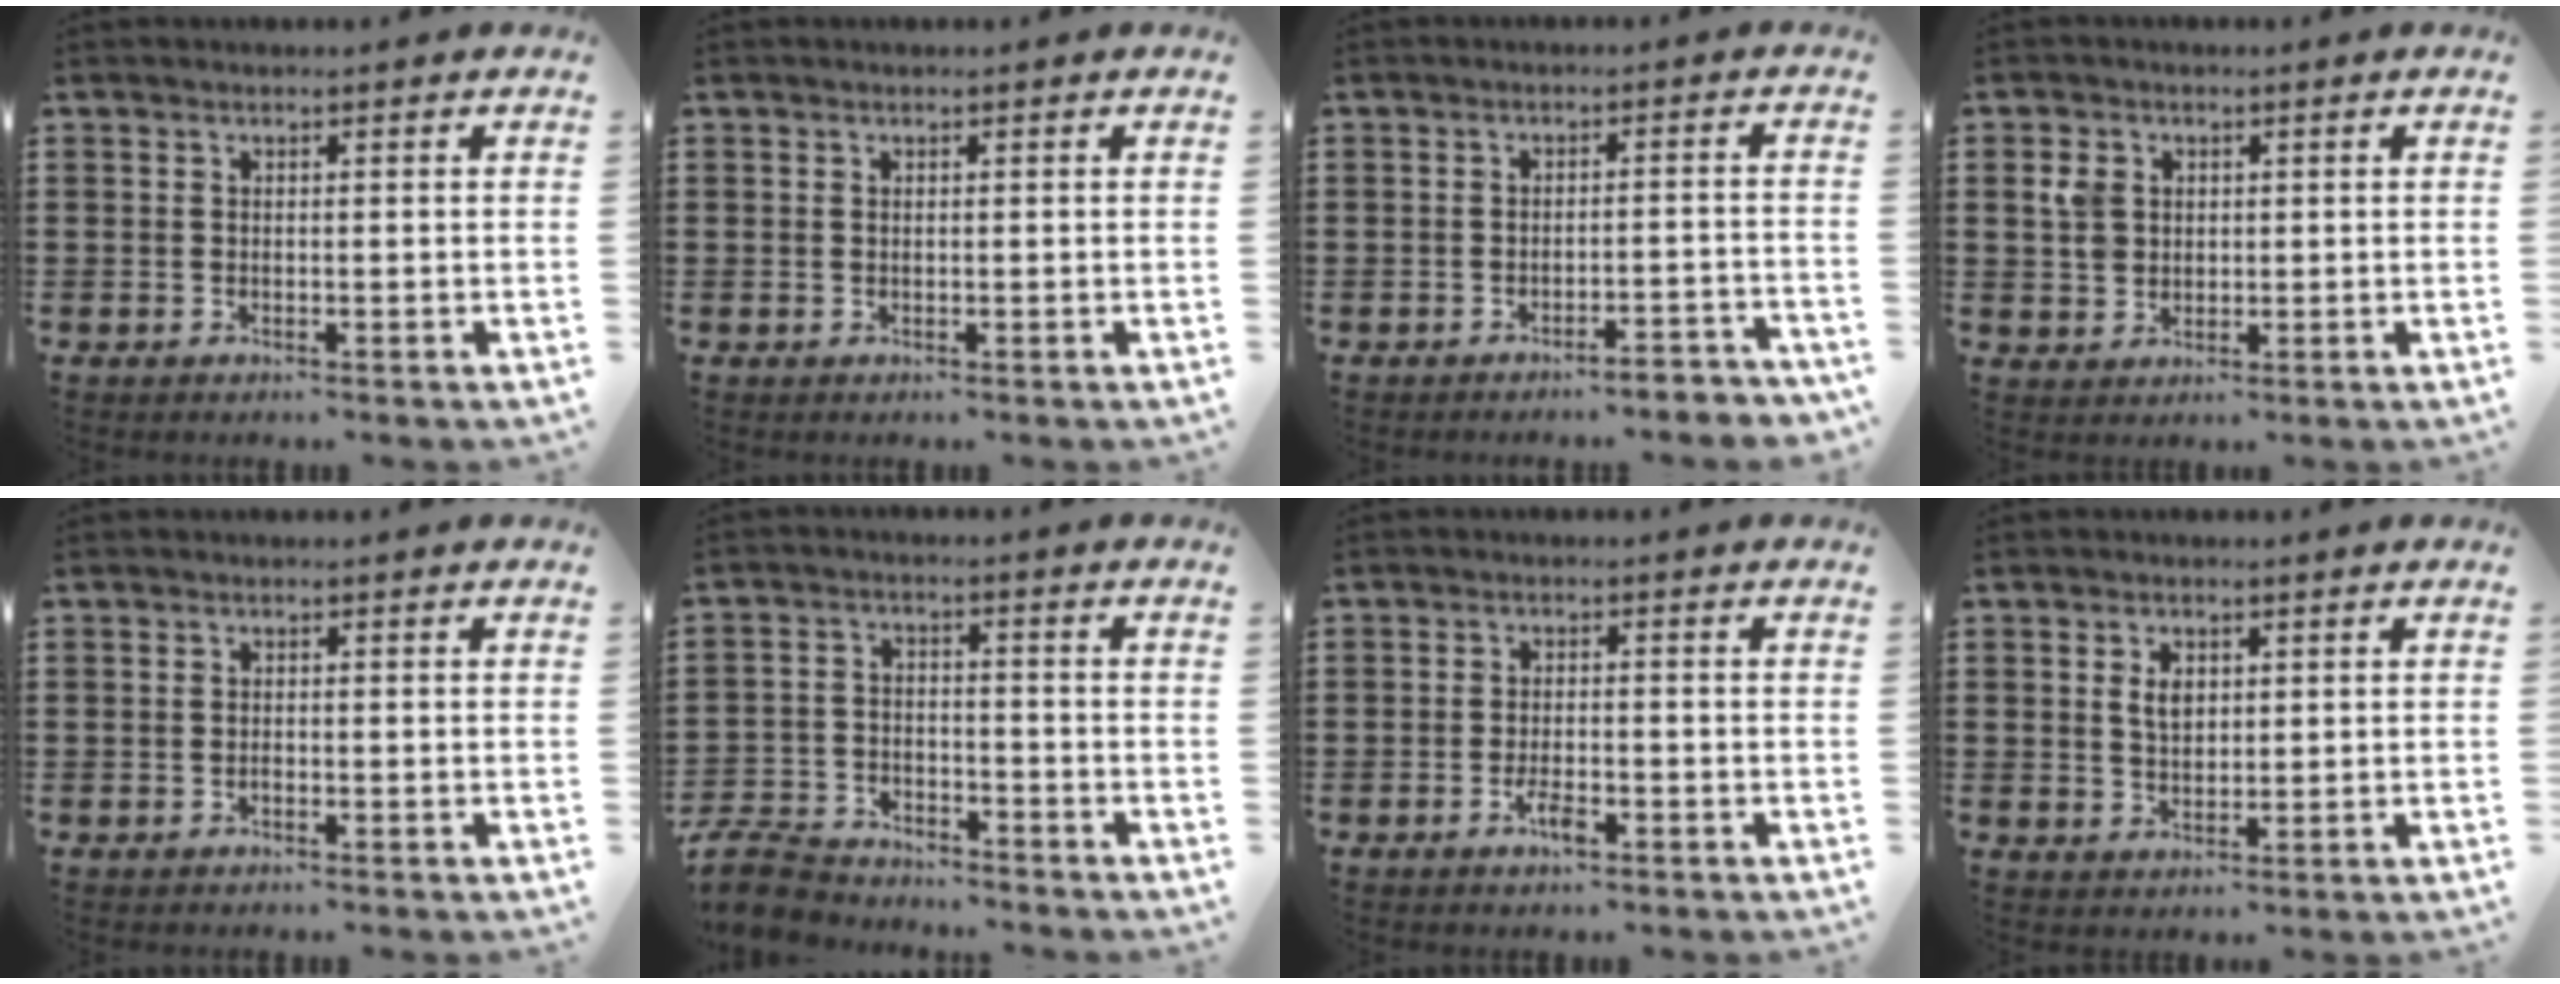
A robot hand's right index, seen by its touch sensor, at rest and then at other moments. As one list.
[{"total": 0.0}, {"total": 2.8, "force": [-2.7, -0.1, 0.9], "torque": [-0.018, -0.001, -0.055]}, {"total": 3.7, "force": [1.0, 3.1, 1.7], "torque": [-0.045, 0.013, 0.016]}, {"total": 0.5, "force": [-0.3, 0.2, 0.3], "torque": [-0.008, -0.002, -0.006]}, {"total": 6.2, "force": [-5.9, 1.3, 1.0], "torque": [-0.039, 0.005, -0.122]}, {"total": 3.2, "force": [-1.7, 1.0, 2.5], "torque": [-0.056, -0.004, -0.035]}, {"total": 2.9, "force": [0.9, 1.8, 2.1], "torque": [-0.039, 0.005, 0.013]}]